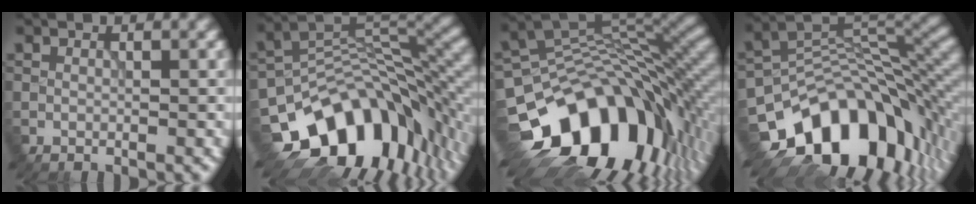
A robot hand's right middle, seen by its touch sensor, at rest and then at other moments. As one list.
[{"total": 14.0, "force": [-7.3, 8.8, 8.1], "torque": [-0.139, -0.004, -0.115]}, {"total": 15.8, "force": [-6.4, 9.9, 10.6], "torque": [-0.164, -0.001, -0.104]}, {"total": 14.4, "force": [-7.7, 8.7, 8.5], "torque": [-0.140, -0.002, -0.123]}]